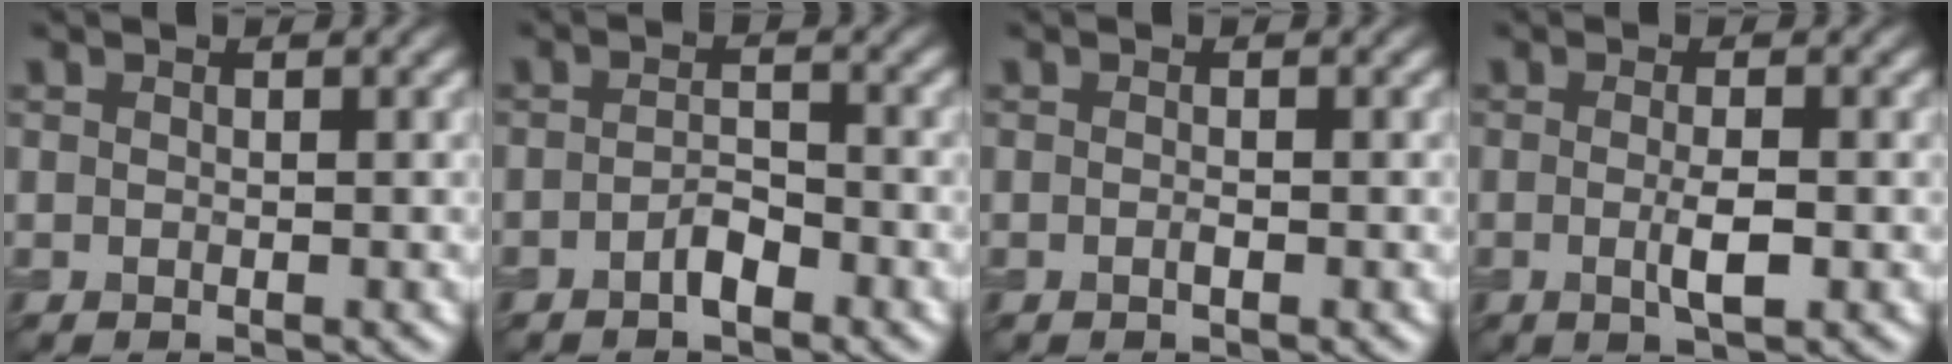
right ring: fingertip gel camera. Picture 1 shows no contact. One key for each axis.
{"total": 1.9, "fx": -1.2, "fy": 0.6, "fz": 1.3, "tx": -0.024, "ty": 0.005, "tz": -0.024}
{"total": 0.5, "fx": -0.3, "fy": 0.1, "fz": 0.5, "tx": -0.011, "ty": 0.001, "tz": -0.005}
{"total": 2.4, "fx": -0.3, "fy": 0.4, "fz": 2.3, "tx": -0.044, "ty": -0.005, "tz": -0.006}